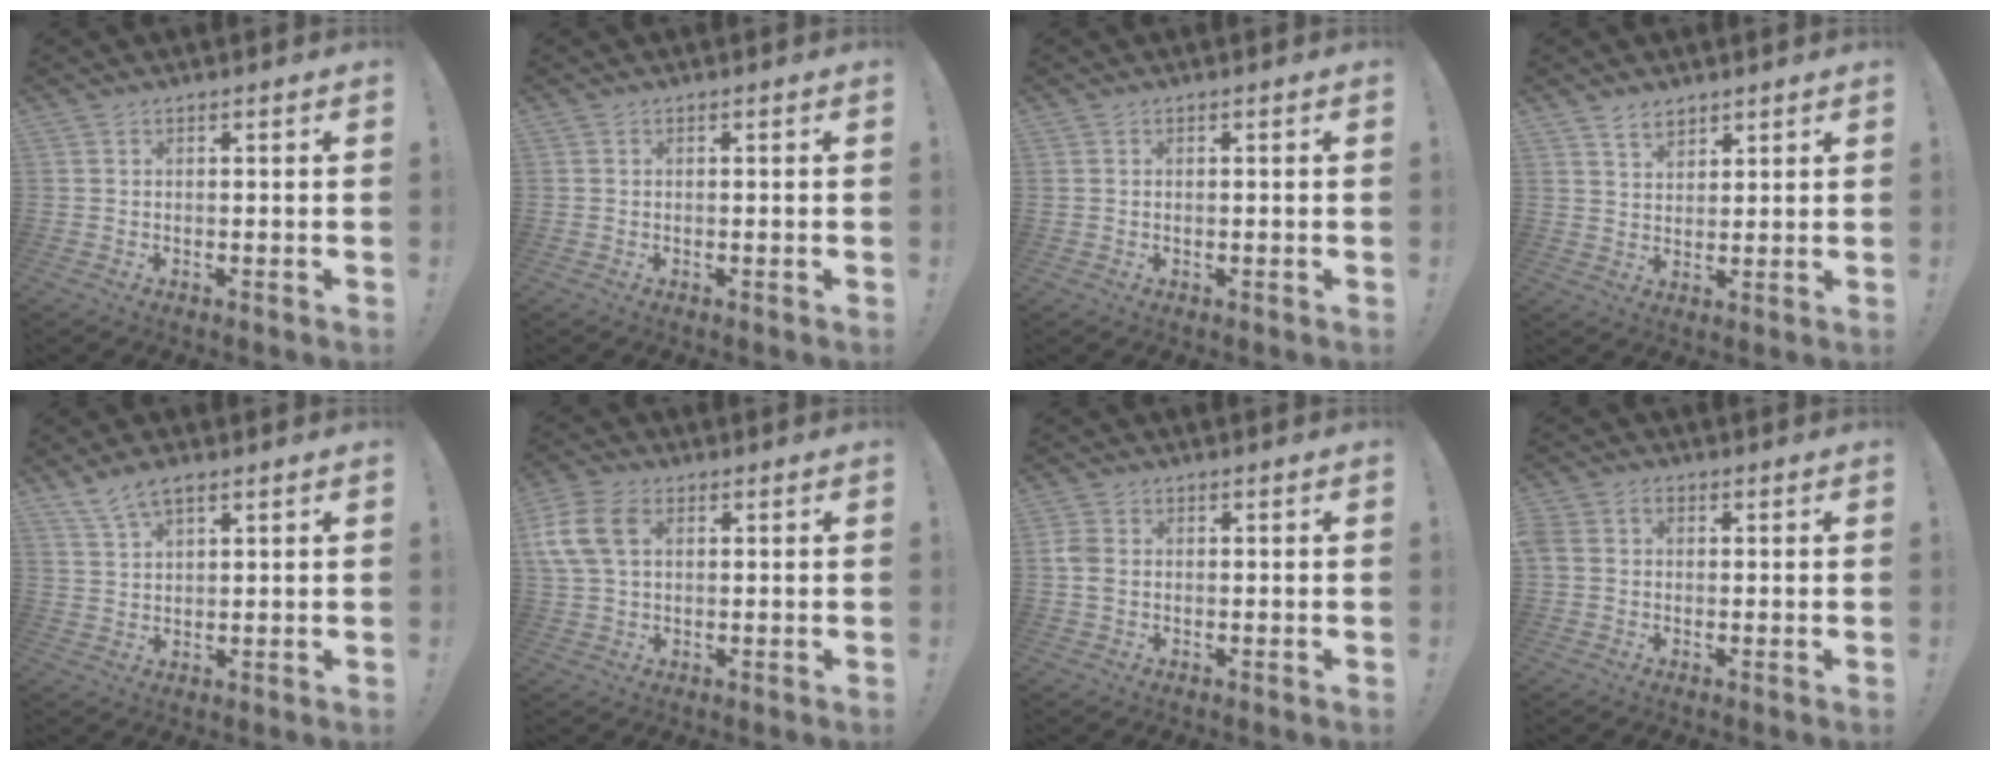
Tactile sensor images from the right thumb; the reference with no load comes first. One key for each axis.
{"total": 0.0}
{"total": 0.0}
{"total": 4.8, "fx": 3.7, "fy": 2.6, "fz": 1.5, "tx": -0.022, "ty": -0.019, "tz": 0.069}
{"total": 5.7, "fx": 4.0, "fy": 2.0, "fz": 3.4, "tx": -0.059, "ty": -0.019, "tz": 0.076}
{"total": 11.3, "fx": 2.8, "fy": 7.6, "fz": 8.0, "tx": -0.177, "ty": 0.006, "tz": 0.054}
{"total": 4.0, "fx": -0.1, "fy": 2.9, "fz": 2.7, "tx": -0.064, "ty": 0.006, "tz": -0.002}
{"total": 3.9, "fx": -0.1, "fy": 3.4, "fz": 2.1, "tx": -0.046, "ty": 0.011, "tz": -0.001}